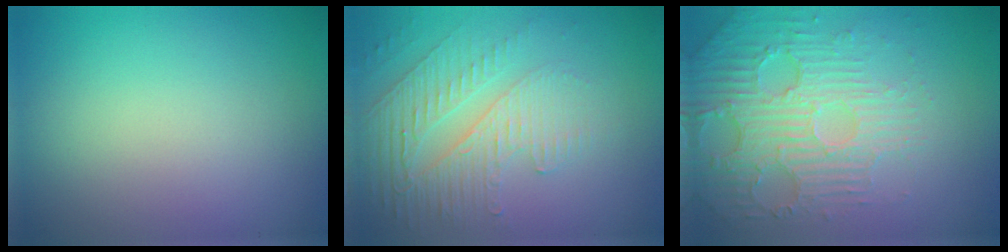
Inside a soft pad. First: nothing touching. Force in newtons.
{"total": 5.3, "press": 3.3, "slide": 4.2}
{"total": 5.8, "press": 3.9, "slide": 4.3}